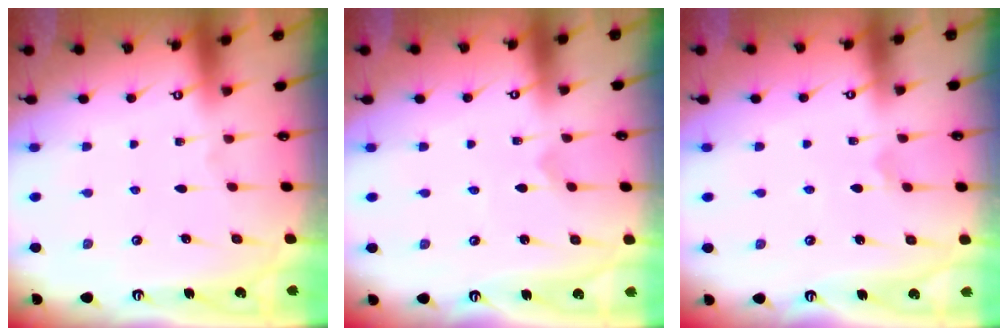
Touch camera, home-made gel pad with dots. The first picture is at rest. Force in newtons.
{"total": 0.0}
{"total": 2.7, "press": 2.7, "slide": 0.3}